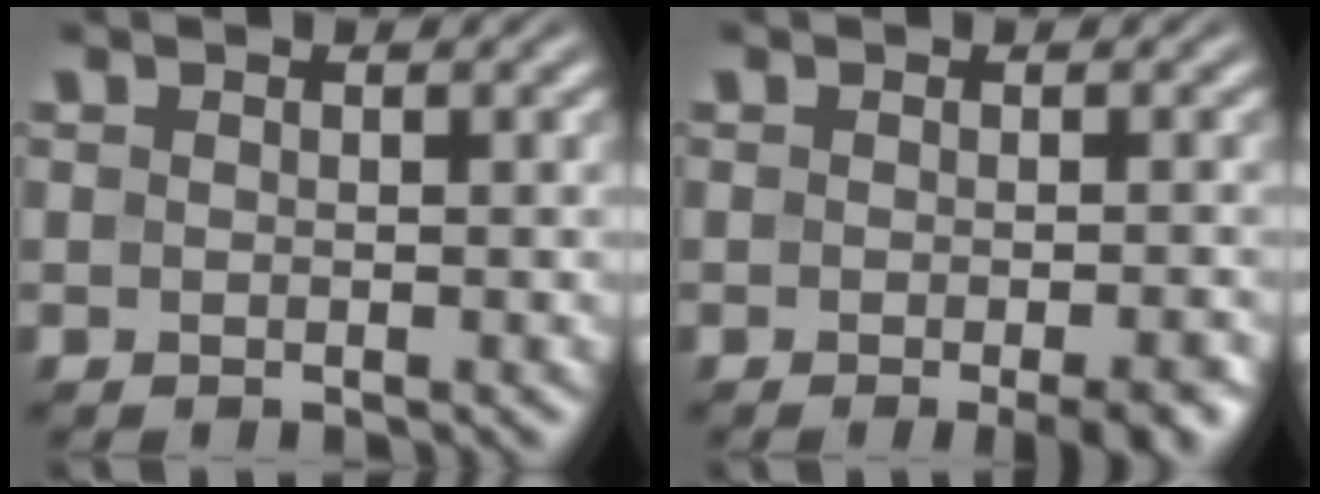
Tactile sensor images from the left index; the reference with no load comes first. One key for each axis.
{"total": 3.5, "fx": -1.5, "fy": 0.8, "fz": 3.0, "tx": -0.030, "ty": -0.001, "tz": -0.018}